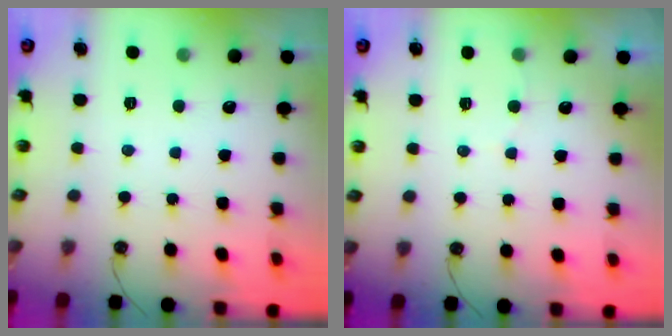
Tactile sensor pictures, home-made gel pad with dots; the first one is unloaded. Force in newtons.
{"total": 2.3, "press": 2.3, "slide": 0.3}